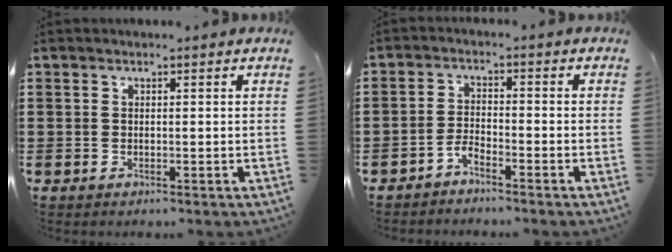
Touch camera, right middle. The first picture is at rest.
{"total": 2.4, "force": [-2.2, 0.4, 0.8], "torque": [-0.019, 0.005, -0.045]}